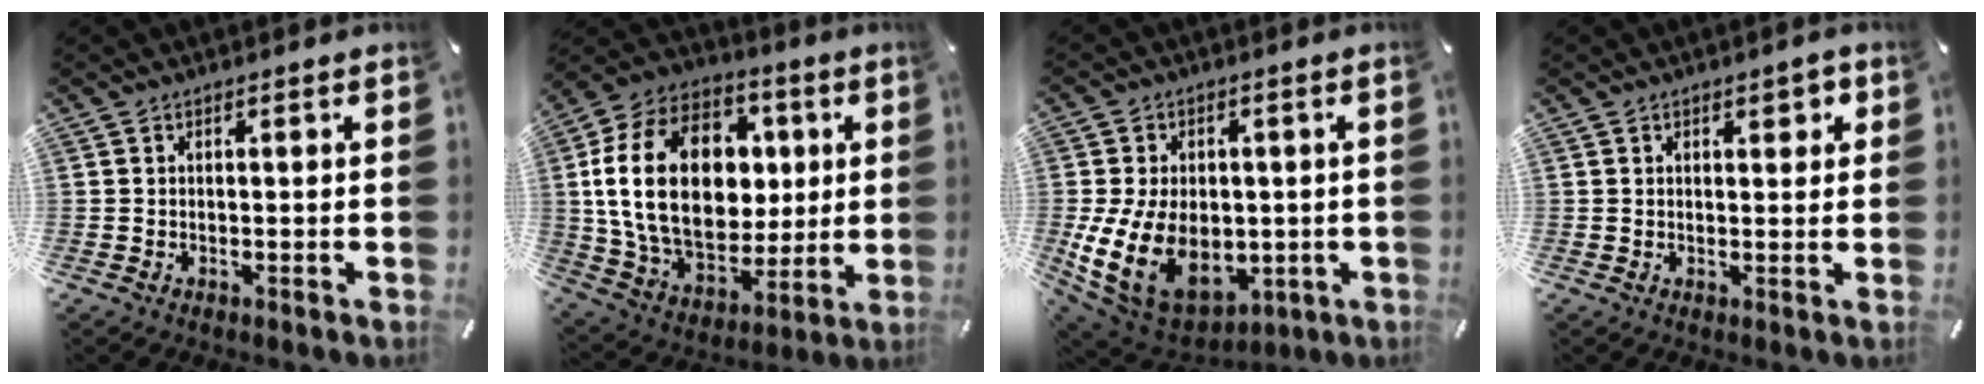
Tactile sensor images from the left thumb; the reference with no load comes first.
{"total": 25.3, "force": [3.2, 18.2, 17.2], "torque": [-0.332, -0.002, 0.064]}
{"total": 17.7, "force": [-2.5, 12.7, 12.0], "torque": [-0.252, -0.008, -0.033]}
{"total": 2.3, "force": [1.1, 1.4, 1.5], "torque": [-0.015, -0.001, 0.014]}